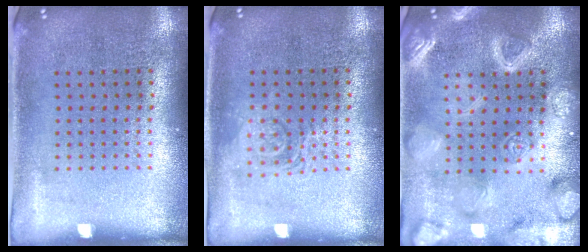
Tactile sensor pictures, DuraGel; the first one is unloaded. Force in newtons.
{"total": 1.1, "press": 1.1, "slide": 0.2}
{"total": 5.8, "press": 5.7, "slide": 0.7}